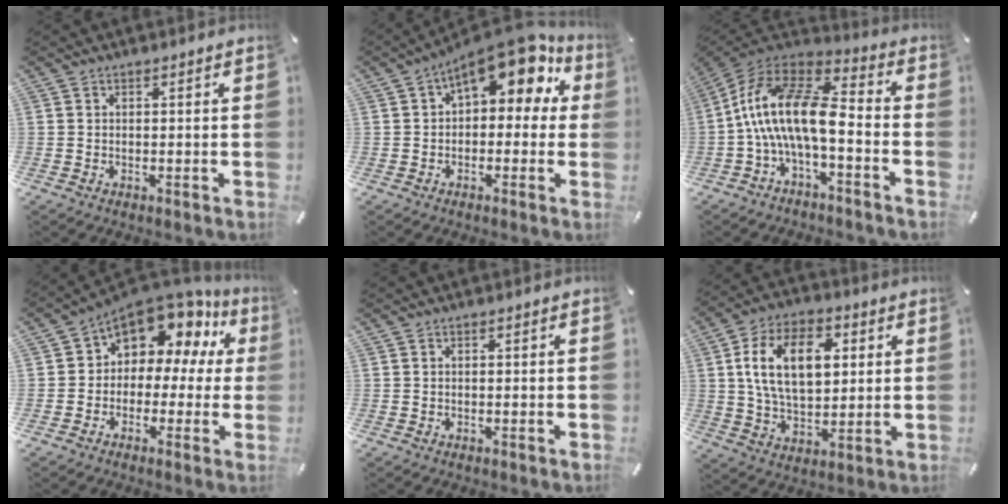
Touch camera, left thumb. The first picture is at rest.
{"total": 12.2, "force": [7.0, 5.5, 8.4], "torque": [-0.128, -0.044, 0.121]}
{"total": 16.4, "force": [-2.5, 7.1, 14.6], "torque": [-0.302, 0.005, -0.049]}
{"total": 10.8, "force": [7.4, 6.4, 4.7], "torque": [-0.080, -0.071, 0.127]}
{"total": 0.0}
{"total": 15.9, "force": [3.9, 9.8, 11.8], "torque": [-0.226, 0.008, 0.065]}